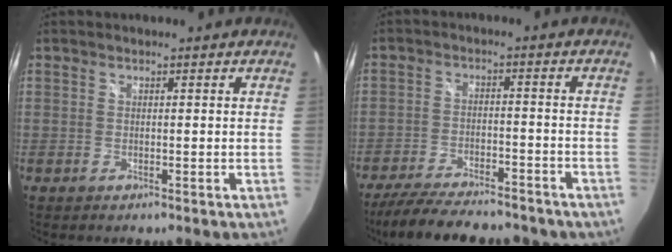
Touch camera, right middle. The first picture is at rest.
{"total": 20.0, "force": [-16.4, 6.2, 9.6], "torque": [-0.191, -0.030, -0.233]}